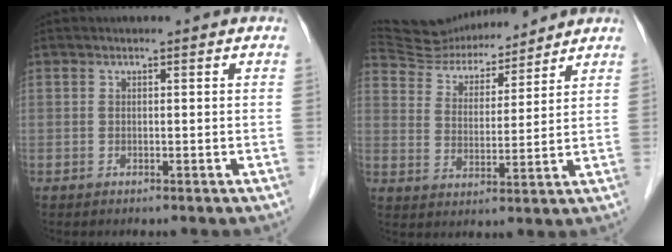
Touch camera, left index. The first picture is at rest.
{"total": 14.7, "force": [14.0, 3.6, 2.8], "torque": [-0.053, 0.019, 0.238]}